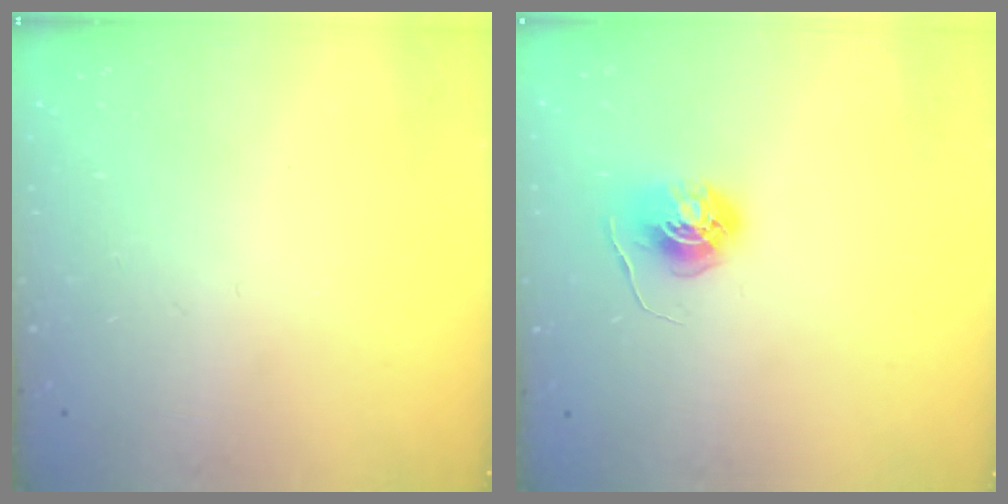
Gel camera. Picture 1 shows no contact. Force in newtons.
{"total": 5.5, "press": 5.5, "slide": 0.3}